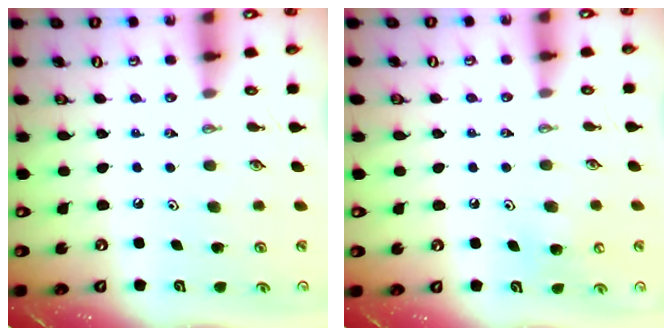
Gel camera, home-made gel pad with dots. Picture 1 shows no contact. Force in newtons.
{"total": 6.2, "press": 6.2, "slide": 0.8}